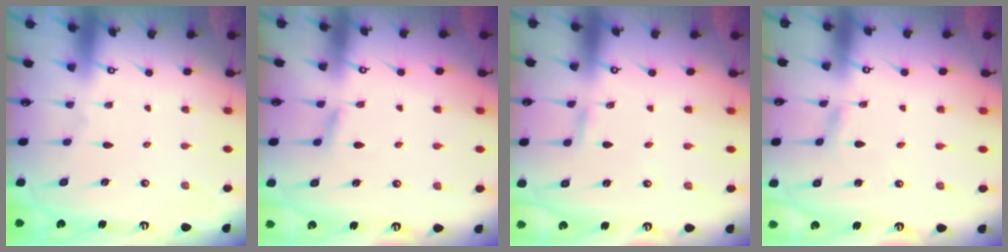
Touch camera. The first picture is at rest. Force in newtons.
{"total": 5.5, "press": 5.4, "slide": 0.9}
{"total": 1.8, "press": 1.8, "slide": 0.1}
{"total": 3.0, "press": 3.0, "slide": 0.3}